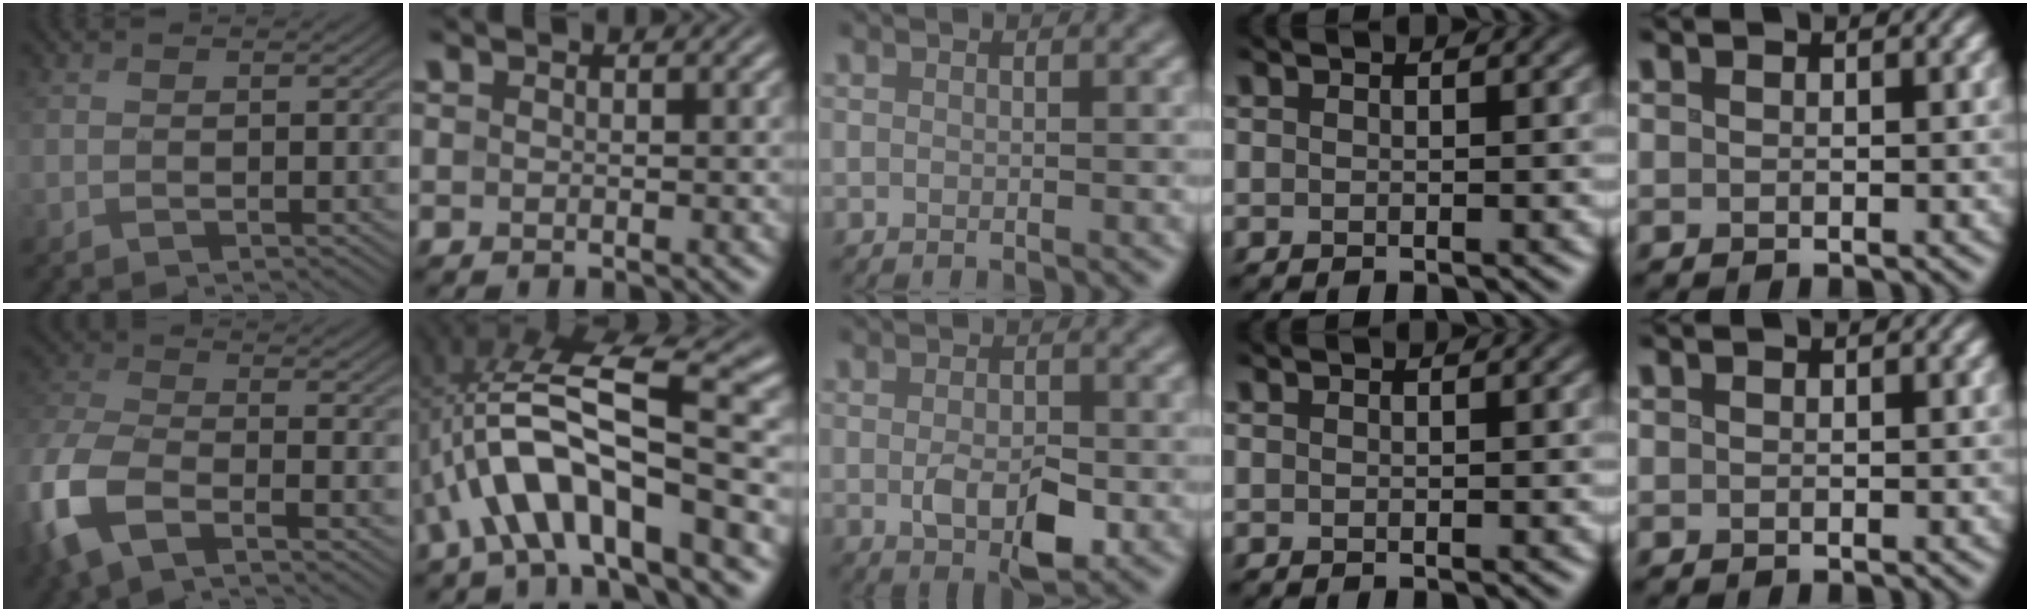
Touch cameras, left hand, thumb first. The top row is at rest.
{"thumb": {"total": 9.9, "force": [-4.6, 4.5, 7.4], "torque": [-0.194, -0.018, -0.101]}, "index": {"total": 9.9, "force": [-2.5, 2.8, 9.2], "torque": [-0.160, 0.024, -0.047]}, "middle": {"total": 4.0, "force": [-0.8, 2.2, 3.3], "torque": [-0.062, -0.007, -0.012]}}